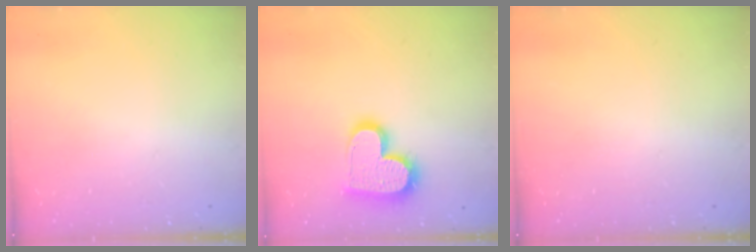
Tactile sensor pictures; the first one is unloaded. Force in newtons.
{"total": 17.5, "press": 17.4, "slide": 1.3}
{"total": 0.0}